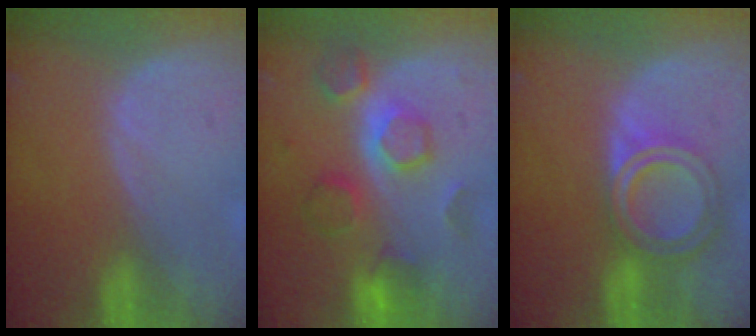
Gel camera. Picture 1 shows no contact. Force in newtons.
{"total": 8.2, "press": 7.7, "slide": 2.9}
{"total": 6.8, "press": 6.0, "slide": 3.2}